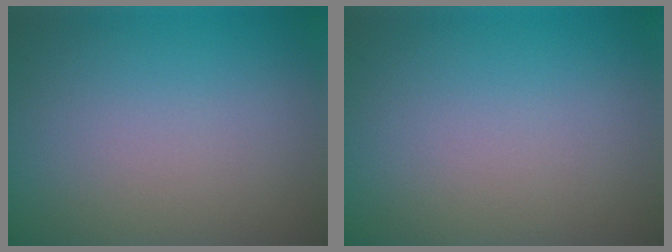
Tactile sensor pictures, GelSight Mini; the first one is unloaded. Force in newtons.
{"total": 0.0}